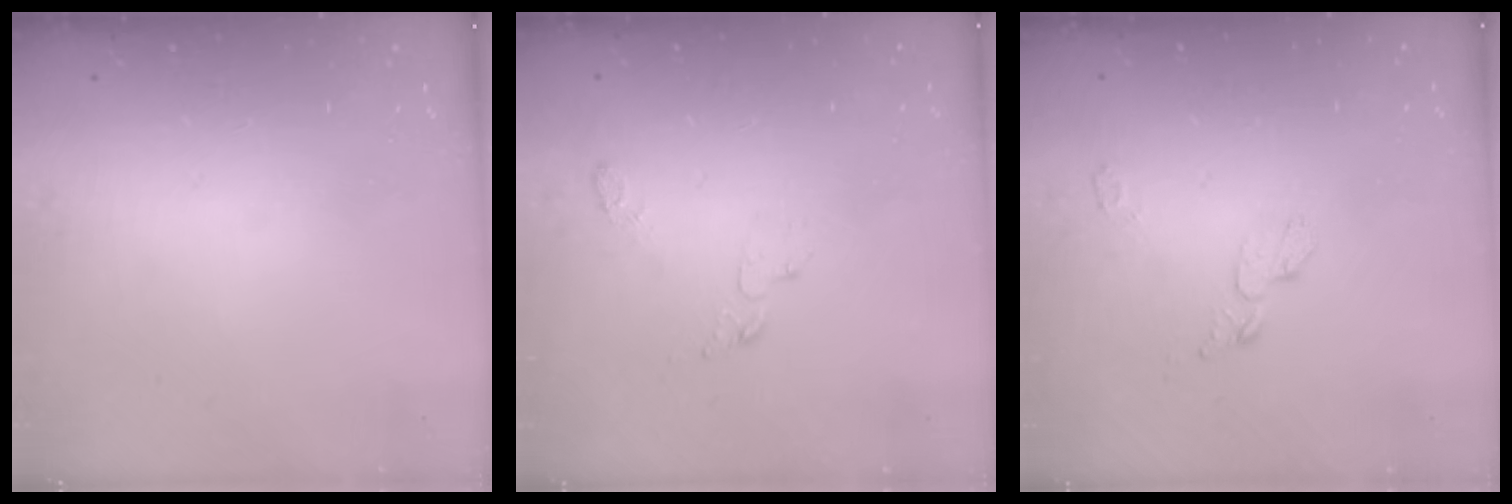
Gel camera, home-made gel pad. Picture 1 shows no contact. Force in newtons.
{"total": 3.7, "press": 3.6, "slide": 0.4}
{"total": 4.6, "press": 4.6, "slide": 0.5}